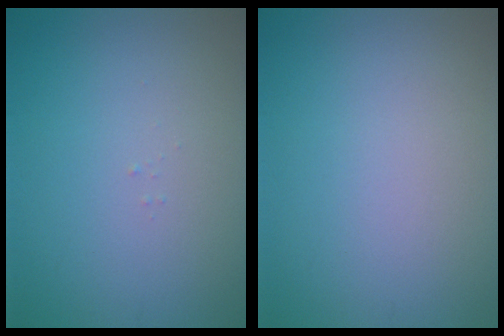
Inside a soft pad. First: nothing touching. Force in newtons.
{"total": 0.0}